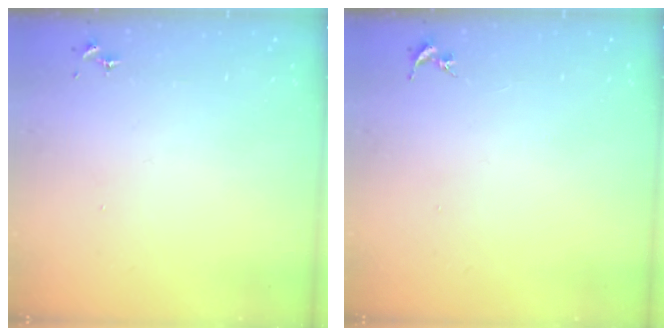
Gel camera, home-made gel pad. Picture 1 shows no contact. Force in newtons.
{"total": 0.0}